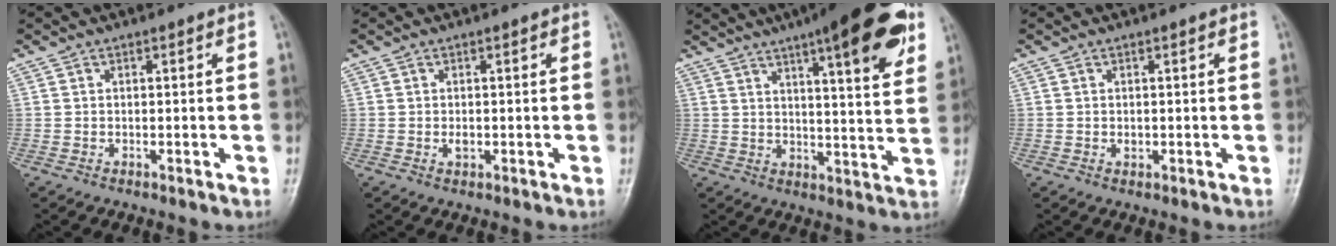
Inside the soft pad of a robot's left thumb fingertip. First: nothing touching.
{"total": 1.5, "force": [0.0, 0.9, 1.1], "torque": [-0.013, -0.001, -0.001]}
{"total": 19.1, "force": [10.4, 4.3, 15.4], "torque": [-0.192, -0.028, 0.140]}
{"total": 1.0, "force": [0.1, 0.7, 0.7], "torque": [-0.007, 0.000, 0.003]}